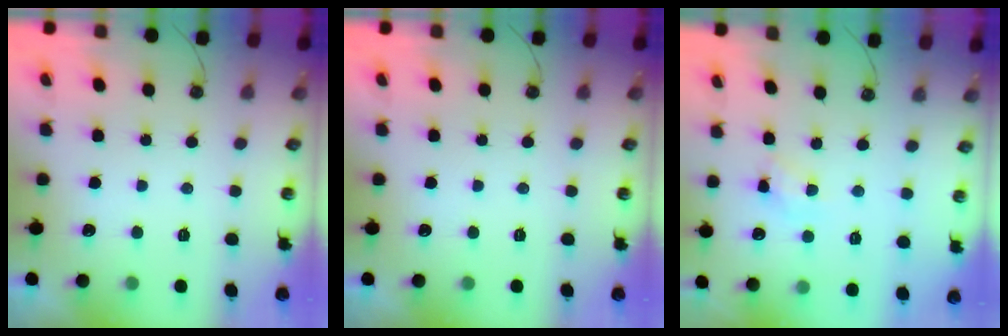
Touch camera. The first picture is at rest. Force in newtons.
{"total": 0.0}
{"total": 5.1, "press": 5.0, "slide": 0.4}